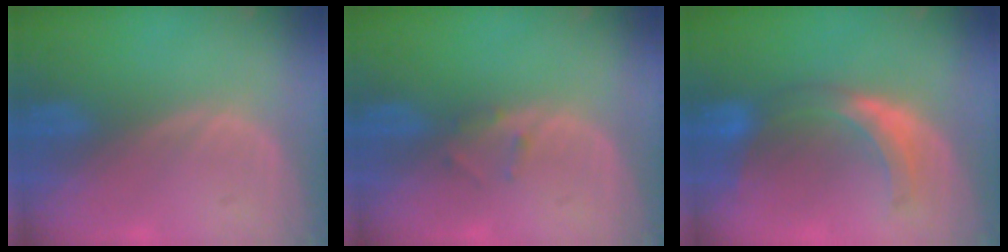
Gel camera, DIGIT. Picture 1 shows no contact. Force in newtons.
{"total": 1.3, "press": 1.3, "slide": 0.4}
{"total": 6.6, "press": 6.6, "slide": 0.6}